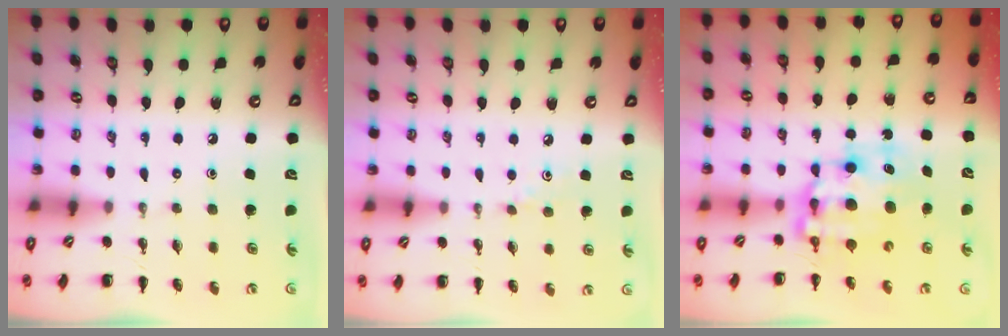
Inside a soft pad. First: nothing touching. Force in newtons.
{"total": 3.4, "press": 3.3, "slide": 0.9}
{"total": 9.7, "press": 9.4, "slide": 2.6}